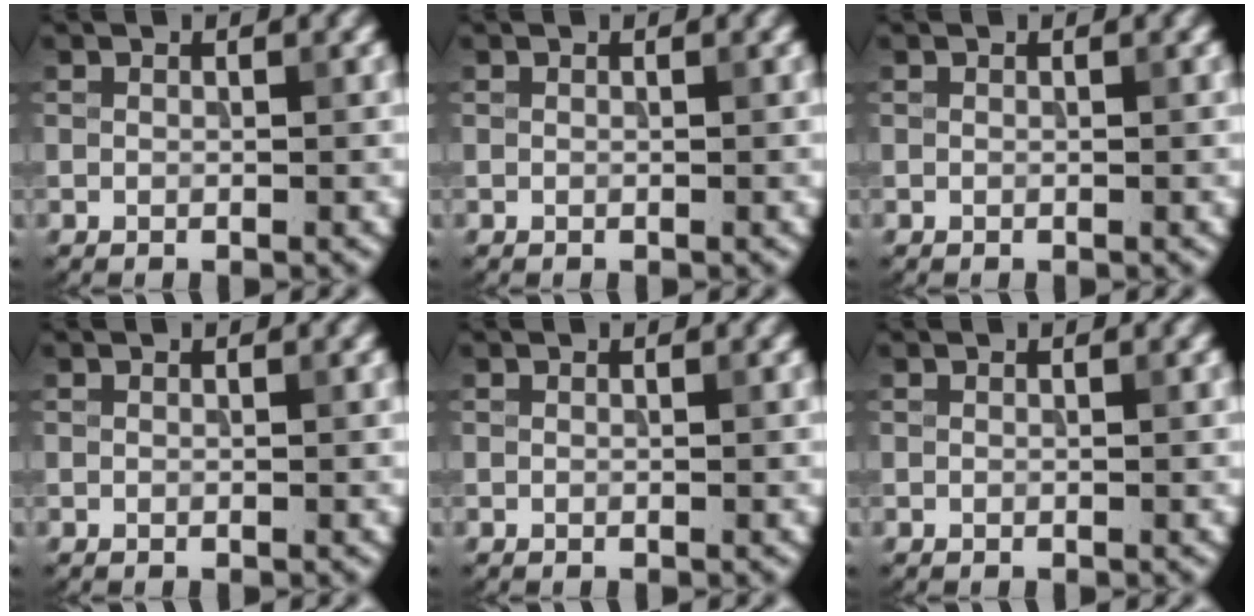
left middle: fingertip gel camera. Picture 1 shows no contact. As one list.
[{"total": 0.0}, {"total": 0.0}, {"total": 0.0}, {"total": 0.0}, {"total": 0.0}]